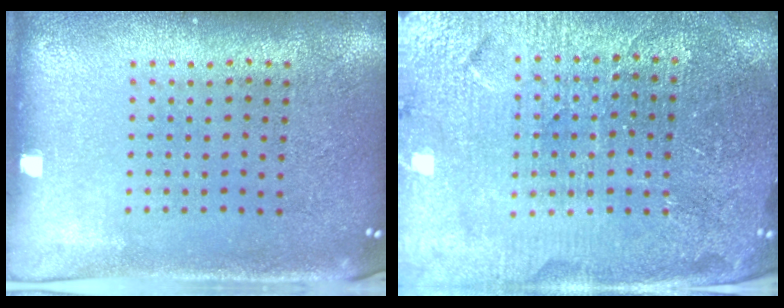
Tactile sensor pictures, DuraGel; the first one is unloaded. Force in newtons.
{"total": 4.4, "press": 4.2, "slide": 1.4}